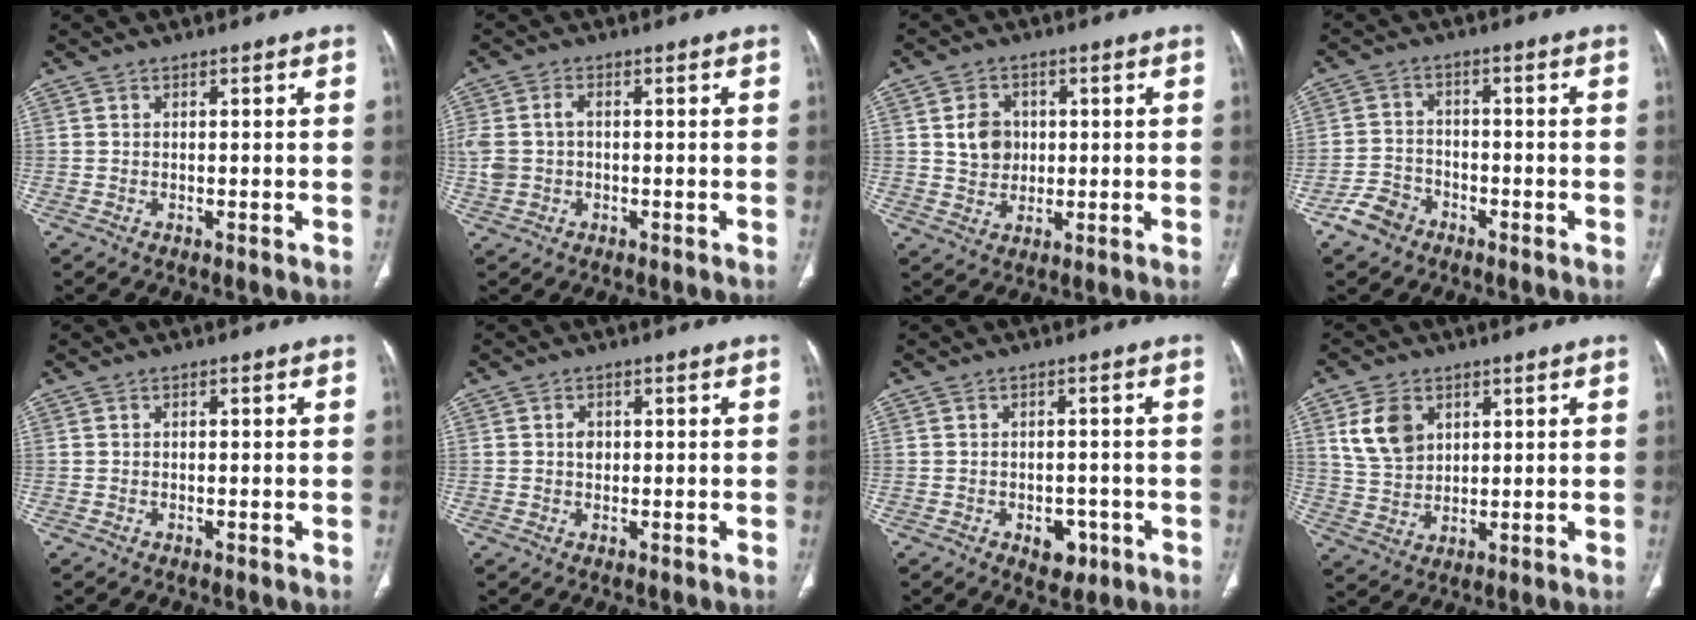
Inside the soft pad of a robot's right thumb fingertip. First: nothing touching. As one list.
[{"total": 5.2, "force": [0.1, 3.6, 3.7], "torque": [-0.095, 0.016, 0.005]}, {"total": 6.3, "force": [1.1, 5.3, 3.2], "torque": [-0.031, -0.004, 0.020]}, {"total": 5.2, "force": [-3.3, 3.7, 1.4], "torque": [-0.018, 0.026, -0.062]}, {"total": 0.0}, {"total": 2.0, "force": [0.3, 1.5, 1.2], "torque": [-0.013, 0.001, 0.006]}, {"total": 4.7, "force": [-2.0, 3.1, 2.8], "torque": [-0.018, 0.008, -0.020]}, {"total": 8.5, "force": [3.4, 6.1, 4.8], "torque": [-0.073, -0.011, 0.075]}]